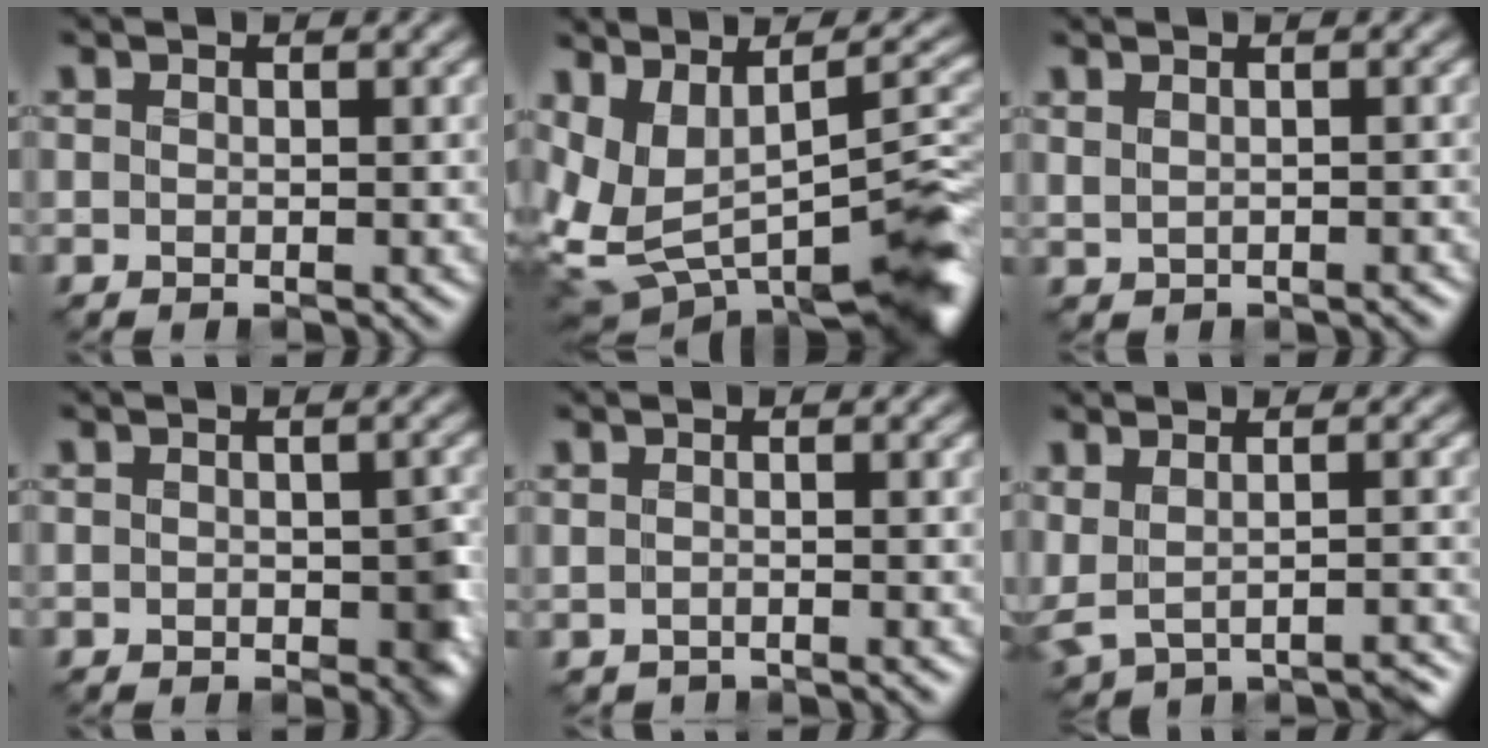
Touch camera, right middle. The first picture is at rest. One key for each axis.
{"total": 11.1, "fx": -2.0, "fy": 4.7, "fz": 9.9, "tx": -0.174, "ty": -0.010, "tz": -0.008}
{"total": 1.1, "fx": 0.4, "fy": 0.7, "fz": 0.8, "tx": -0.016, "ty": -0.003, "tz": 0.014}
{"total": 4.2, "fx": -1.0, "fy": 2.5, "fz": 3.2, "tx": -0.049, "ty": -0.009, "tz": -0.016}
{"total": 0.5, "fx": -0.5, "fy": 0.3, "fz": 0.1, "tx": -0.001, "ty": -0.003, "tz": -0.008}
{"total": 3.0, "fx": -1.2, "fy": 1.7, "fz": 2.2, "tx": -0.025, "ty": -0.011, "tz": -0.005}